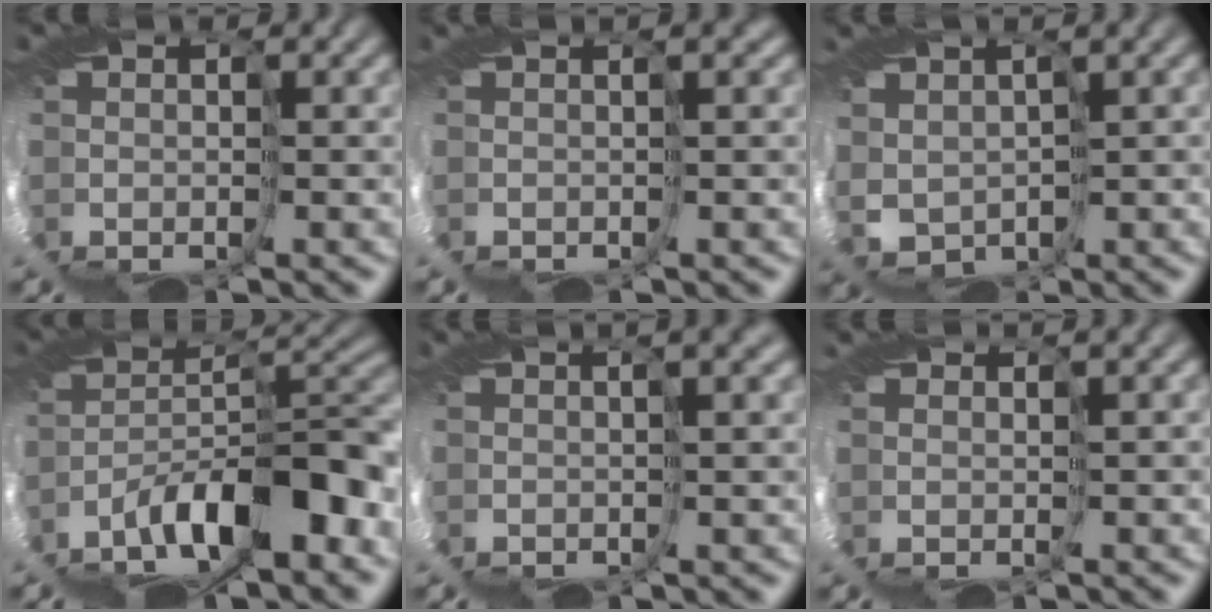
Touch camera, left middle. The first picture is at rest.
{"total": 3.2, "force": [-0.6, -2.5, -1.9], "torque": [0.032, -0.007, 0.004]}
{"total": 2.0, "force": [1.7, 0.3, -1.0], "torque": [-0.019, -0.021, 0.030]}
{"total": 6.3, "force": [-4.6, -0.1, 4.2], "torque": [-0.082, 0.011, -0.074]}
{"total": 2.9, "force": [-0.2, -2.8, -0.9], "torque": [0.010, -0.001, 0.011]}
{"total": 2.6, "force": [1.0, -2.0, -1.4], "torque": [0.032, 0.001, 0.021]}